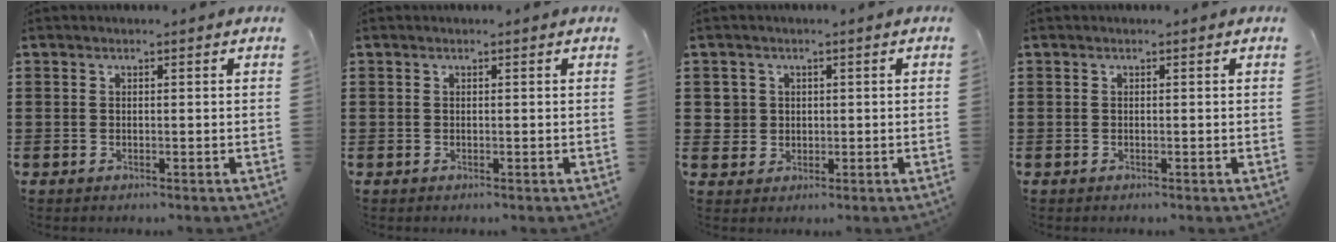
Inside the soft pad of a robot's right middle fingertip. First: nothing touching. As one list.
[{"total": 0.0}, {"total": 3.1, "force": [0.4, 3.1, 0.5], "torque": [-0.025, 0.011, 0.004]}, {"total": 0.0}]